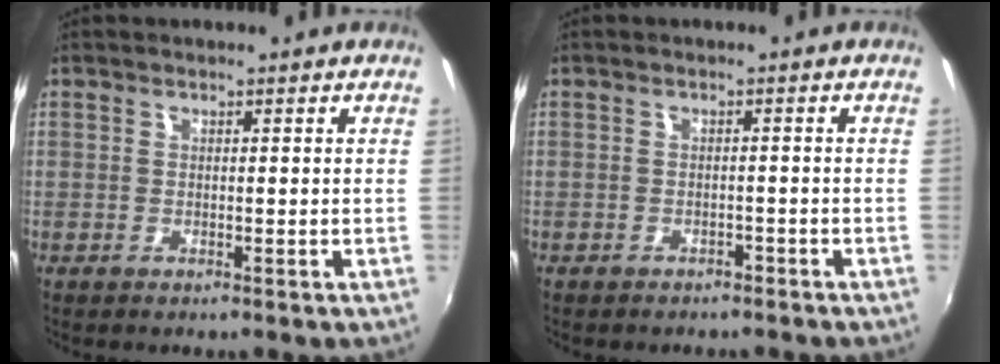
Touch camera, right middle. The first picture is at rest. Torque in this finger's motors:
{"motor_torque": [1.05, -1.09, 0.17, 0.07]}